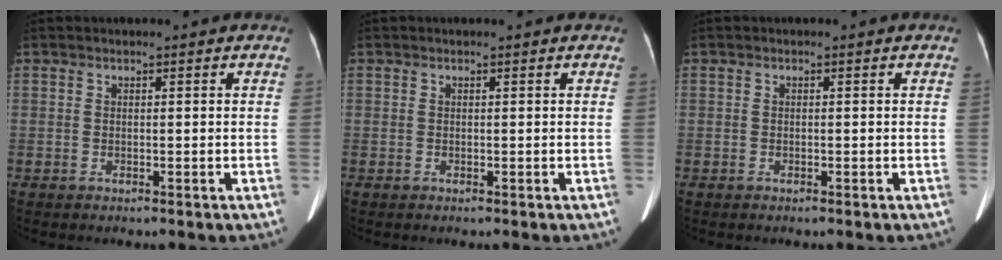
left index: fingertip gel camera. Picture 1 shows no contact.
{"total": 0.7, "force": [0.7, 0.0, 0.3], "torque": [-0.006, 0.010, 0.011]}
{"total": 0.0}